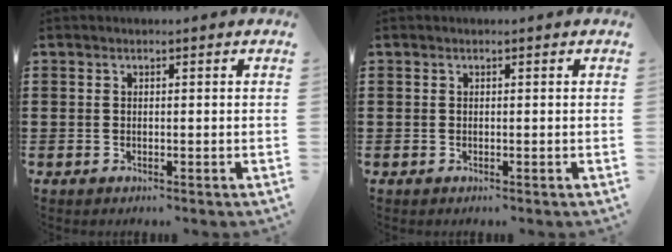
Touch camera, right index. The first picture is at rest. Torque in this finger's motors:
{"motor_torque": [-0.17, 0.19, 0.00, 0.00]}